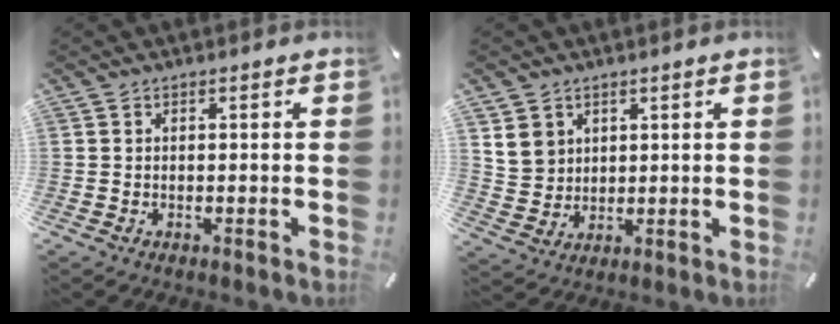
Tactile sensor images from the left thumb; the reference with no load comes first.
{"total": 6.6, "force": [2.8, 5.8, 1.1], "torque": [-0.025, -0.002, 0.055]}